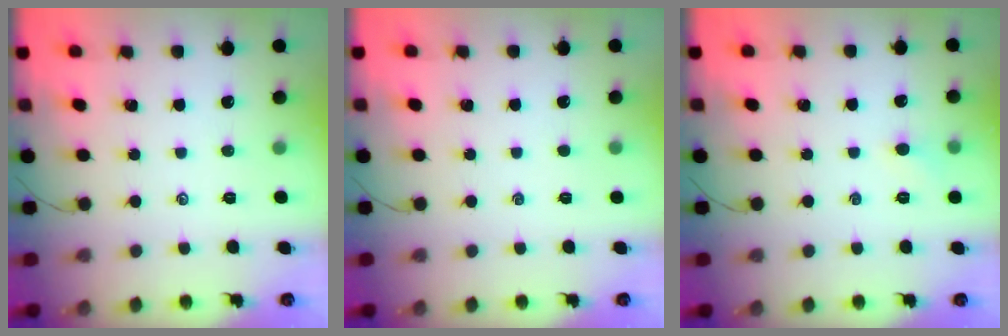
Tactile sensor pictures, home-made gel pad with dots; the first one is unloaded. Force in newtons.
{"total": 0.0}
{"total": 3.8, "press": 3.6, "slide": 1.2}